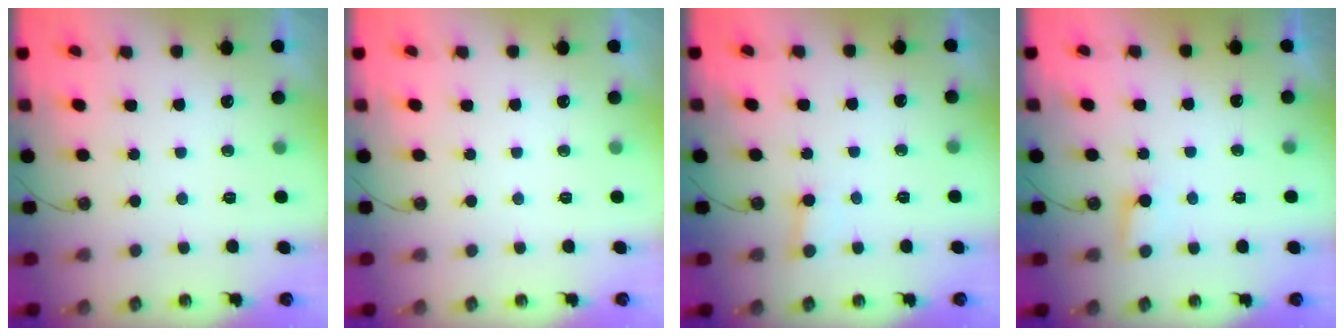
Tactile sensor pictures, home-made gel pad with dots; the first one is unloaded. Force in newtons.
{"total": 0.0}
{"total": 2.2, "press": 2.2, "slide": 0.2}
{"total": 5.0, "press": 5.0, "slide": 0.4}